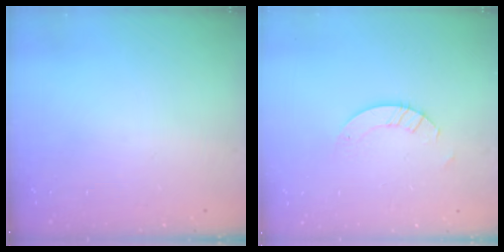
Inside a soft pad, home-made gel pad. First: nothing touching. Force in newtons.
{"total": 2.6, "press": 2.6, "slide": 0.2}